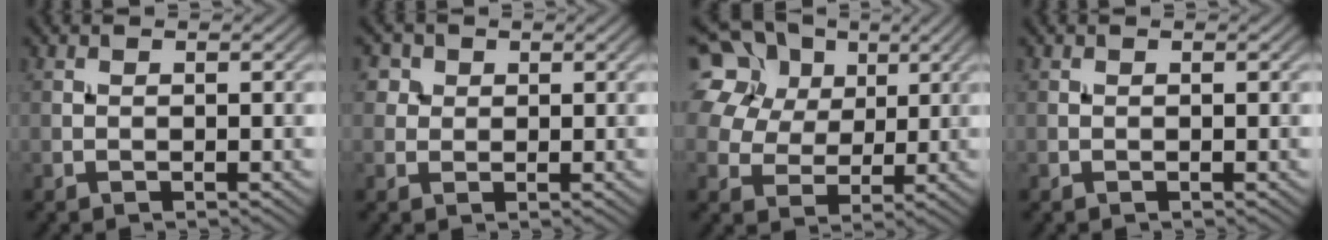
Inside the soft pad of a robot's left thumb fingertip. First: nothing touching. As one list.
[{"total": 3.1, "force": [1.4, 2.6, 1.0], "torque": [-0.037, 0.001, 0.025]}, {"total": 16.8, "force": [8.5, 11.9, 8.1], "torque": [-0.245, 0.048, 0.179]}, {"total": 0.0}]